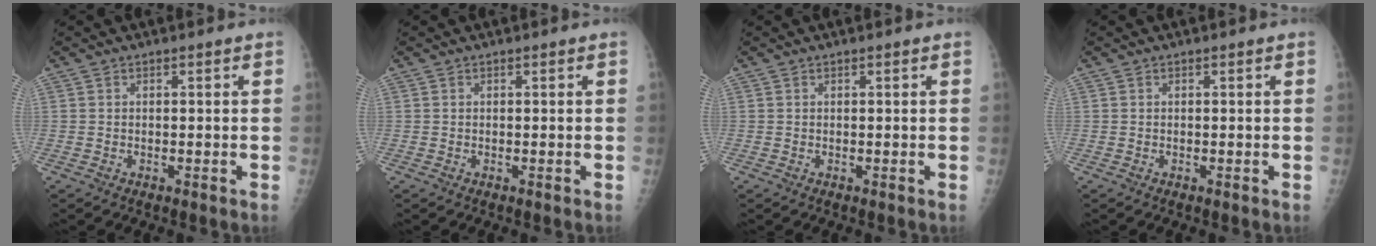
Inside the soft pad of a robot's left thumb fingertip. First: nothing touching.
{"total": 0.0}
{"total": 0.0}
{"total": 0.0}